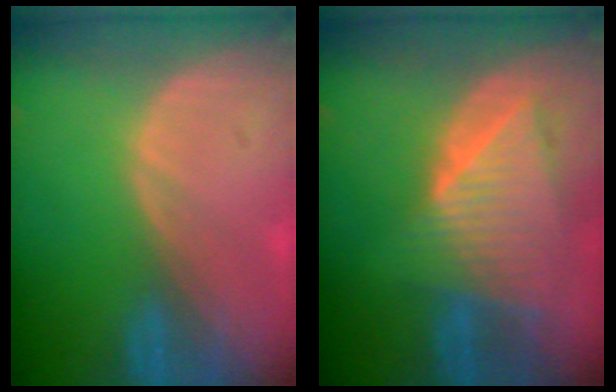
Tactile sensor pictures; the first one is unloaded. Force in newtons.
{"total": 9.0, "press": 7.9, "slide": 4.3}